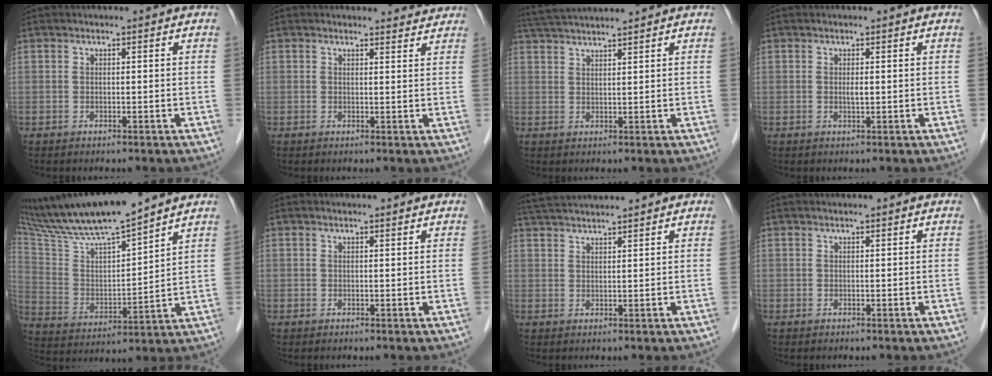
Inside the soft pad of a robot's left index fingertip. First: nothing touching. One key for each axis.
{"total": 3.8, "fx": 3.7, "fy": 0.7, "fz": -0.1, "tx": 0.000, "ty": -0.003, "tz": 0.031}
{"total": 7.6, "fx": 7.1, "fy": -0.6, "fz": 2.7, "tx": -0.051, "ty": 0.034, "tz": 0.121}
{"total": 0.8, "fx": 0.2, "fy": 0.1, "fz": 0.7, "tx": -0.018, "ty": -0.002, "tz": 0.003}
{"total": 16.7, "fx": 14.9, "fy": 0.0, "fz": 7.5, "tx": -0.146, "ty": 0.005, "tz": 0.276}
{"total": 0.9, "fx": 0.9, "fy": 0.0, "fz": 0.1, "tx": -0.009, "ty": 0.001, "tz": 0.010}
{"total": 7.0, "fx": 6.6, "fy": -0.3, "fz": 2.5, "tx": -0.046, "ty": 0.036, "tz": 0.111}
{"total": 0.6, "fx": 0.5, "fy": 0.0, "fz": 0.2, "tx": -0.003, "ty": 0.009, "tz": 0.011}